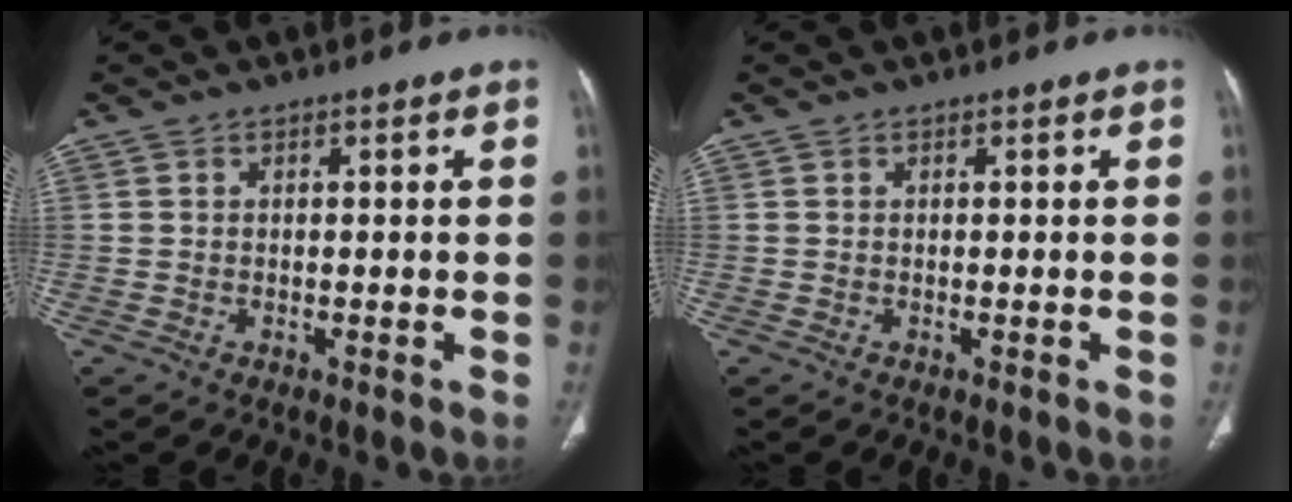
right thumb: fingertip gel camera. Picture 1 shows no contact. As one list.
[{"total": 0.0}]